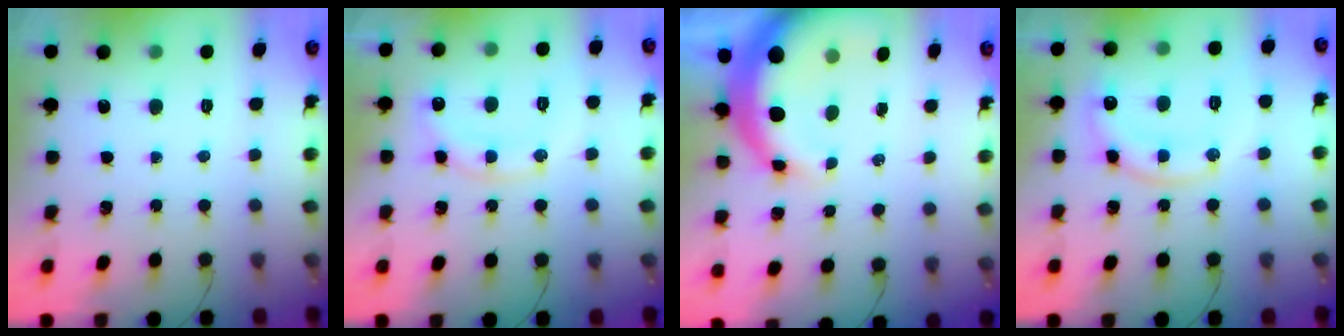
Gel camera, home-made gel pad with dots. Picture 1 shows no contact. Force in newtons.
{"total": 14.4, "press": 14.4, "slide": 0.6}
{"total": 10.4, "press": 10.2, "slide": 1.7}
{"total": 14.7, "press": 14.7, "slide": 1.0}